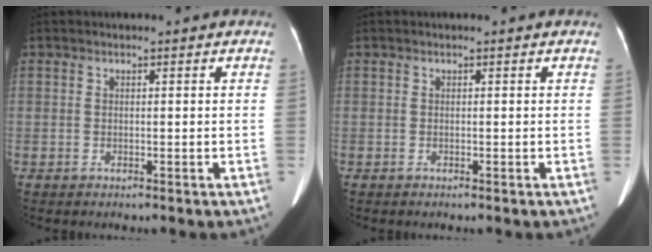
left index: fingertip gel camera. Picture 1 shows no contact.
{"total": 0.0}